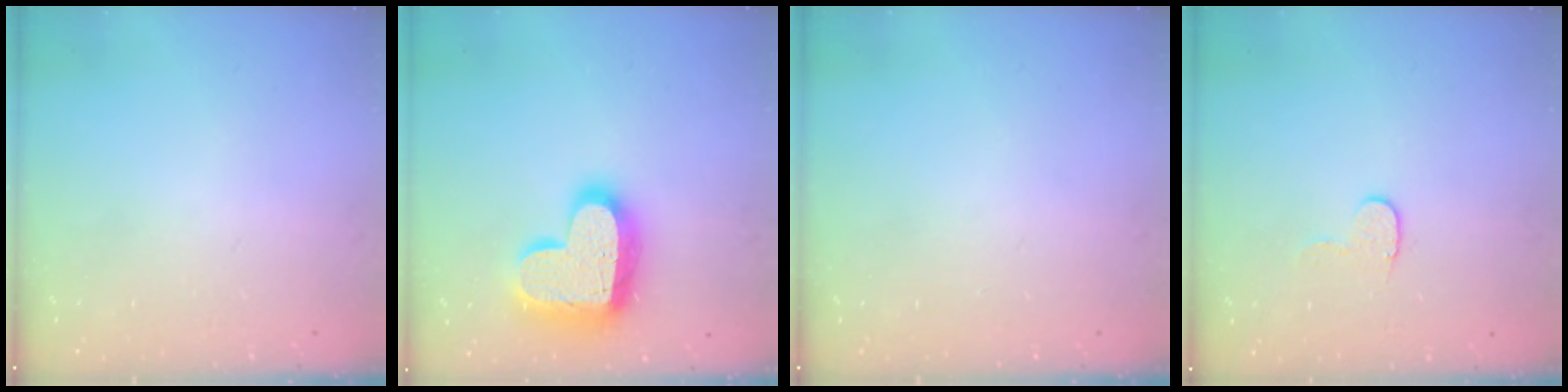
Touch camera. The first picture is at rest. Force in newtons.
{"total": 19.8, "press": 19.8, "slide": 1.5}
{"total": 0.0}
{"total": 5.7, "press": 5.7, "slide": 0.5}